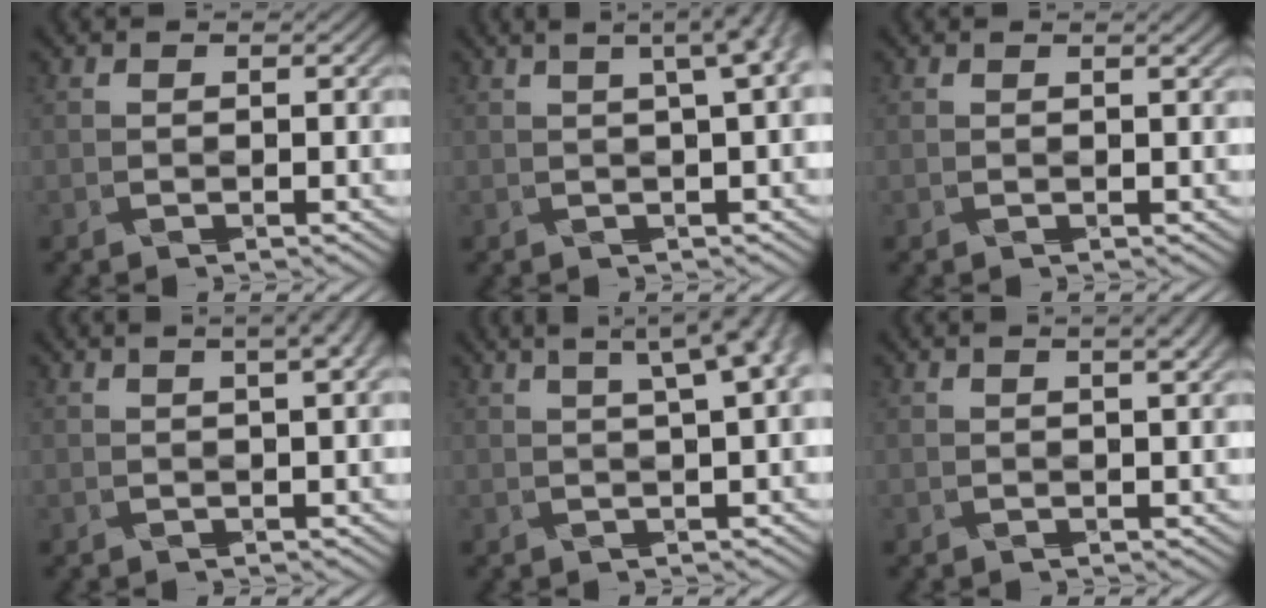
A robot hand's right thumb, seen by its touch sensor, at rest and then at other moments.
{"total": 5.5, "force": [1.3, 0.9, 5.3], "torque": [-0.084, 0.005, 0.025]}
{"total": 0.6, "force": [0.2, 0.1, 0.5], "torque": [-0.020, -0.004, 0.006]}
{"total": 3.8, "force": [1.3, 1.1, 3.4], "torque": [-0.062, 0.008, 0.029]}
{"total": 6.7, "force": [2.5, 0.9, 6.1], "torque": [-0.096, 0.014, 0.043]}
{"total": 2.0, "force": [0.8, 0.5, 1.8], "torque": [-0.039, -0.001, 0.019]}